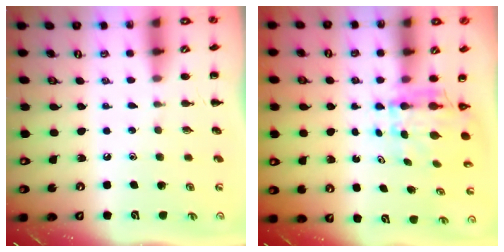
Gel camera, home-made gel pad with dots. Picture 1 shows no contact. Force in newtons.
{"total": 5.3, "press": 5.1, "slide": 1.2}